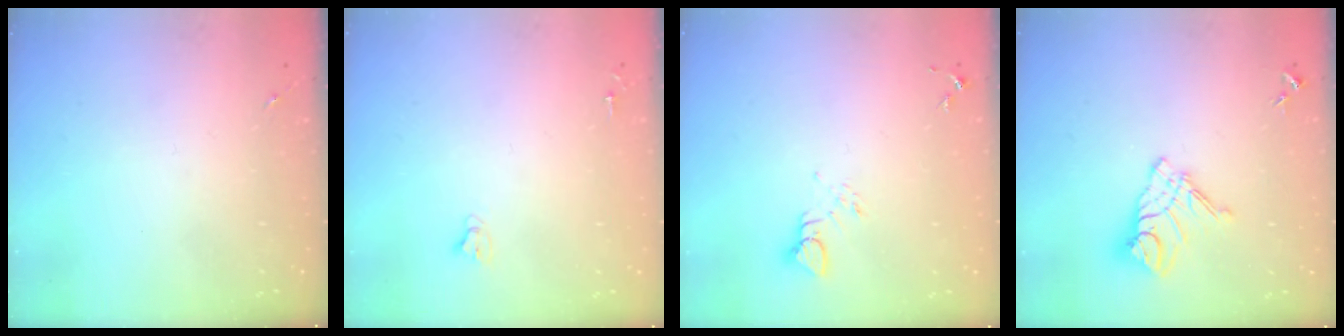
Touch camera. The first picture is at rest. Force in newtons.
{"total": 2.7, "press": 2.7, "slide": 0.2}
{"total": 3.8, "press": 3.7, "slide": 0.4}
{"total": 12.6, "press": 12.5, "slide": 1.3}